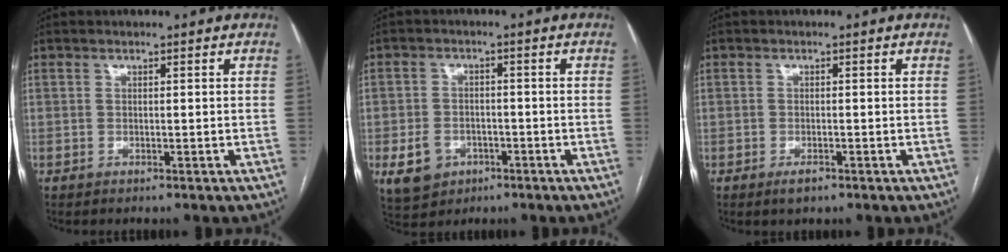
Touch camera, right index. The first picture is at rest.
{"total": 5.9, "force": [-2.3, 4.9, 2.4], "torque": [-0.046, 0.007, -0.024]}
{"total": 1.7, "force": [-1.1, 0.9, 1.0], "torque": [-0.015, 0.000, -0.014]}